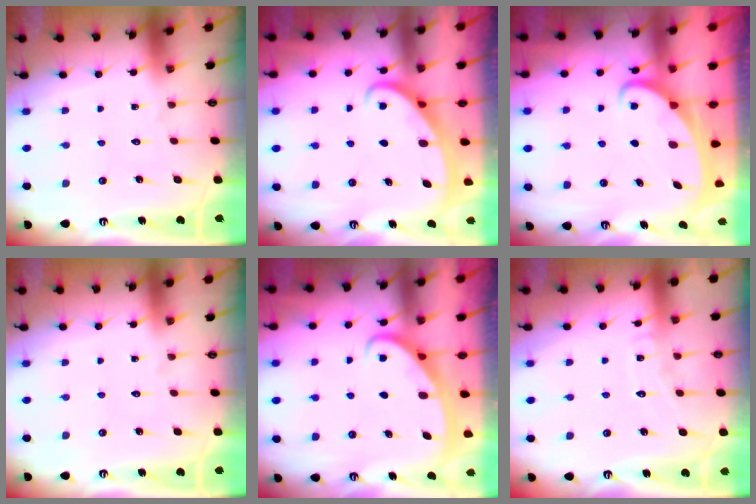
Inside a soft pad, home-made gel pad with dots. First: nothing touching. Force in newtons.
{"total": 2.5, "press": 2.4, "slide": 0.4}
{"total": 2.3, "press": 2.3, "slide": 0.3}
{"total": 0.0}
{"total": 2.7, "press": 2.7, "slide": 0.4}
{"total": 6.3, "press": 6.3, "slide": 0.6}